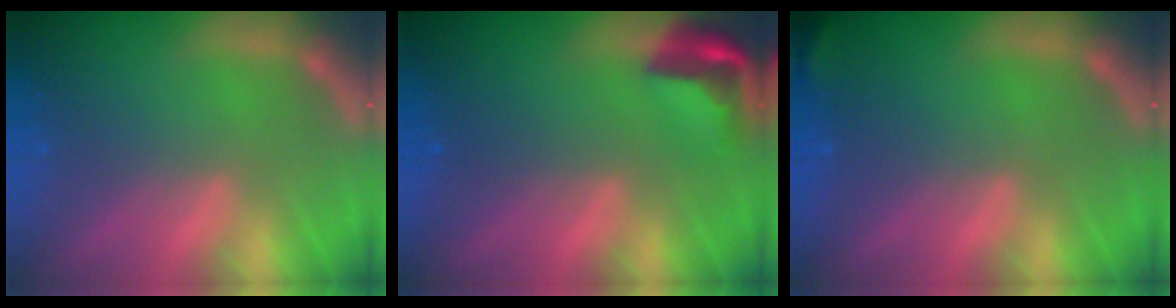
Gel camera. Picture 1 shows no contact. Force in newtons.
{"total": 4.4}
{"total": 1.4}